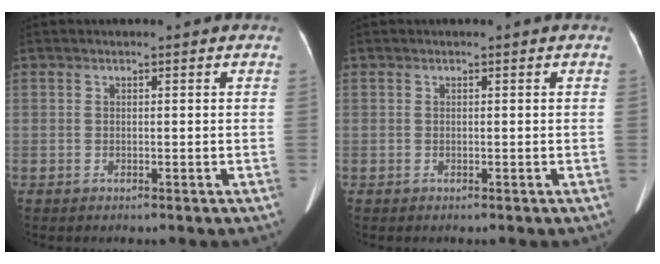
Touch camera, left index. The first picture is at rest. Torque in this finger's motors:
{"motor_torque": [-0.01, 0.03, 0.00, 0.00]}